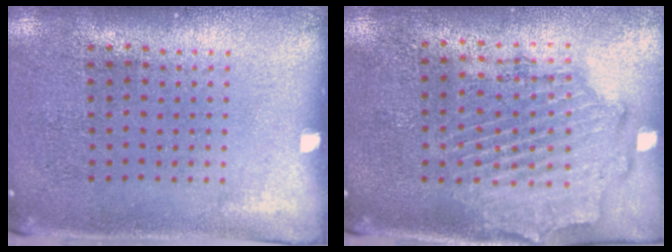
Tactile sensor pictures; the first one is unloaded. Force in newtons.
{"total": 1.9, "press": 1.7, "slide": 0.9}